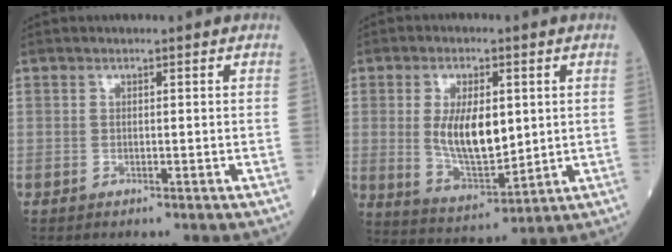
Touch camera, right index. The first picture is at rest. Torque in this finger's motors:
{"motor_torque": [1.24, 0.20, 0.82, 0.20]}